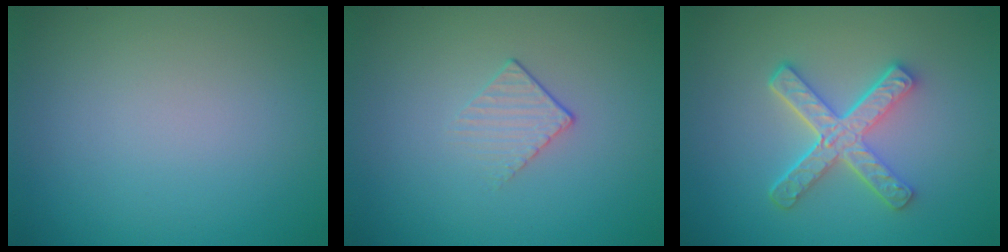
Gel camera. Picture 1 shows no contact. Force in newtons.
{"total": 1.3, "press": 0.7, "slide": 1.1}
{"total": 5.0, "press": 3.8, "slide": 3.3}